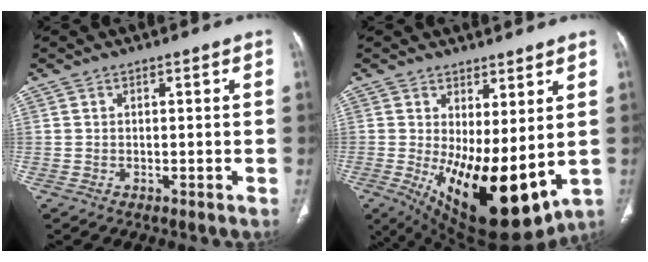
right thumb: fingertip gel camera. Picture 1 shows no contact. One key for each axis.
{"total": 17.7, "fx": -1.0, "fy": 7.4, "fz": 16.0, "tx": -0.260, "ty": -0.038, "tz": 0.012}